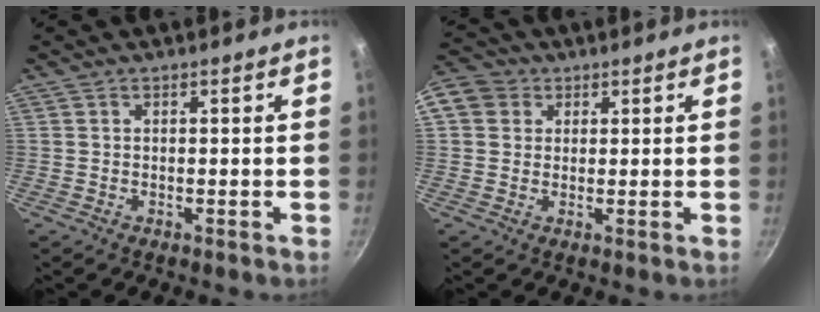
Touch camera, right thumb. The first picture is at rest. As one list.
[{"total": 9.2, "force": [2.6, 7.9, 3.9], "torque": [-0.069, 0.018, 0.035]}]